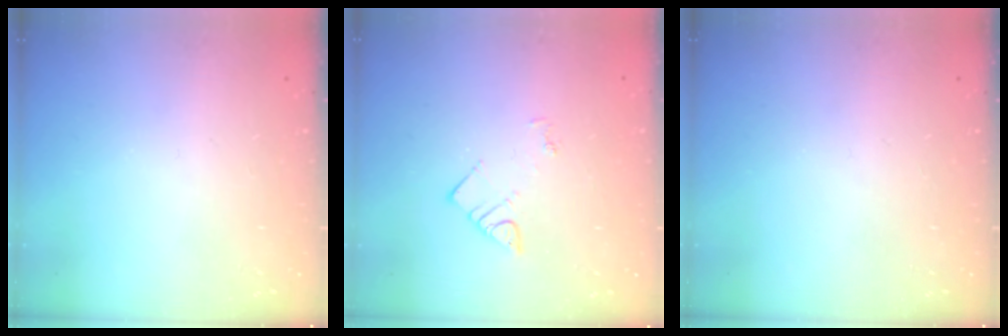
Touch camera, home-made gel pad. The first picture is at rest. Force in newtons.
{"total": 3.7, "press": 3.6, "slide": 0.4}
{"total": 0.0}